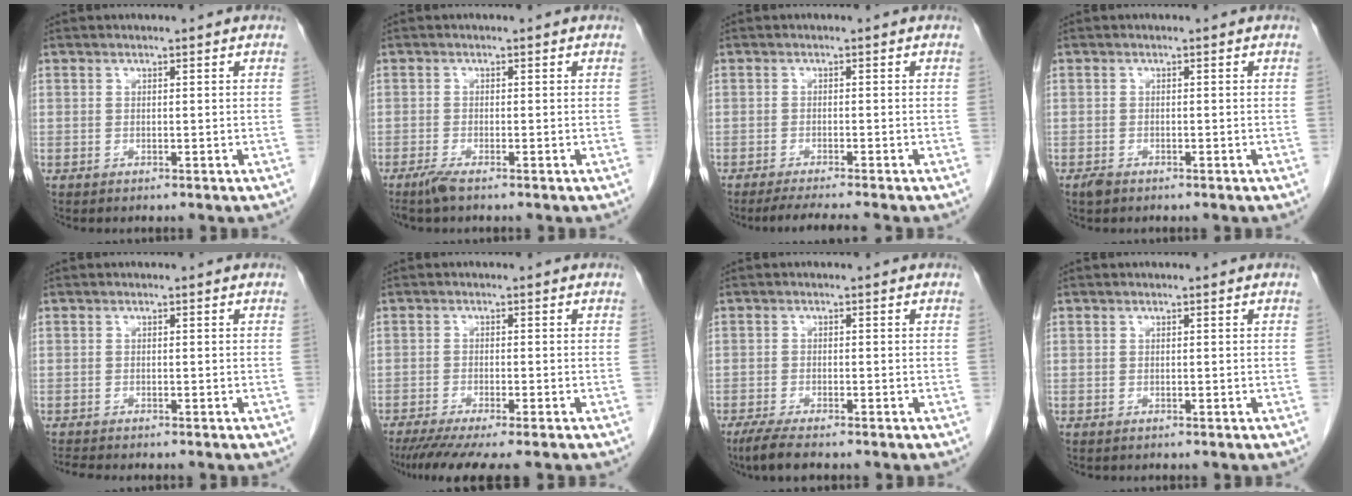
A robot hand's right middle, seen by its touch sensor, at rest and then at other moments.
{"total": 1.9, "force": [-1.4, 0.0, 1.2], "torque": [-0.033, -0.006, -0.032]}
{"total": 4.8, "force": [-4.3, -0.6, 2.2], "torque": [-0.031, -0.016, -0.069]}
{"total": 1.2, "force": [-0.9, 0.6, 0.6], "torque": [-0.015, 0.000, -0.015]}
{"total": 1.9, "force": [-1.8, 0.0, 0.6], "torque": [-0.014, -0.007, -0.027]}
{"total": 9.6, "force": [-7.9, 0.4, 5.4], "torque": [-0.071, -0.021, -0.122]}
{"total": 4.2, "force": [-3.2, 0.6, 2.6], "torque": [-0.051, -0.011, -0.054]}
{"total": 0.0}